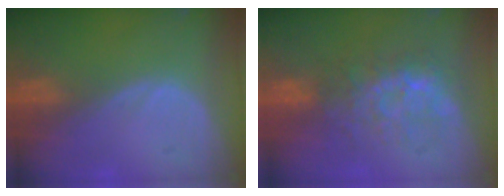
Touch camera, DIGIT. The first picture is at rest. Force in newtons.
{"total": 7.6, "press": 7.1, "slide": 2.8}